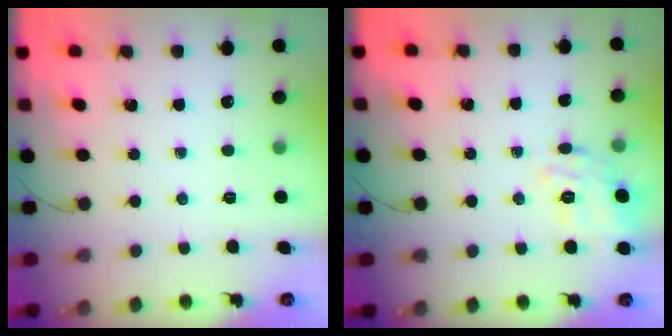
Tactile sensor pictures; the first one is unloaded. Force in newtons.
{"total": 8.0, "press": 8.0, "slide": 0.8}